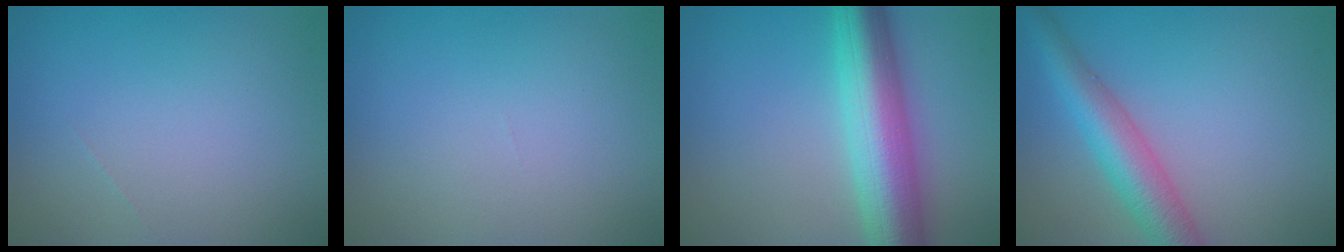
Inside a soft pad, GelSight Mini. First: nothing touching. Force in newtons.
{"total": 0.0}
{"total": 8.7, "press": 8.7, "slide": 0.3}
{"total": 5.3, "press": 5.3, "slide": 0.1}